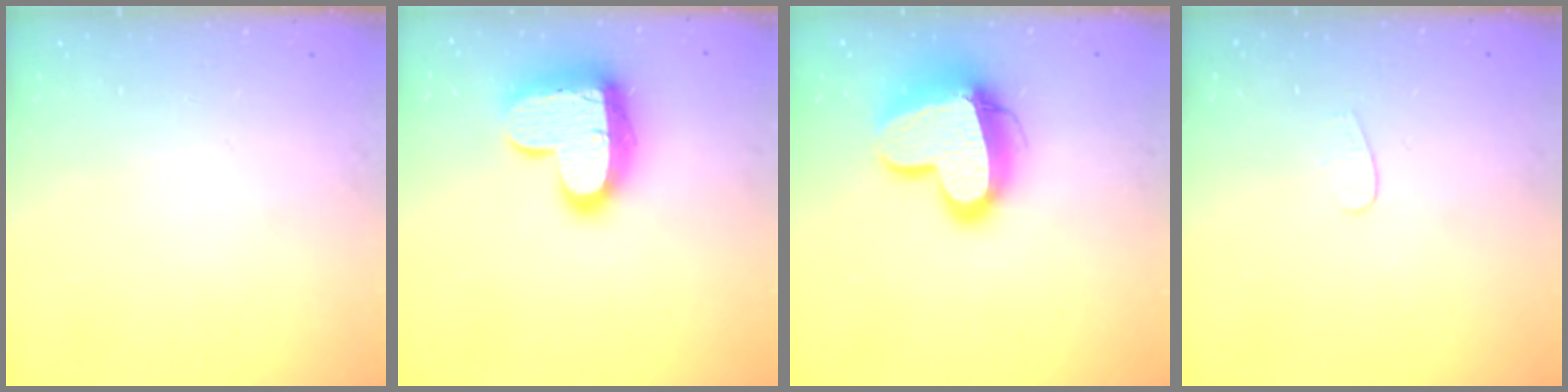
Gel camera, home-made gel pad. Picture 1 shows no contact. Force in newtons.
{"total": 18.5, "press": 18.5, "slide": 1.4}
{"total": 16.8, "press": 16.7, "slide": 1.8}
{"total": 3.5, "press": 3.5, "slide": 0.3}